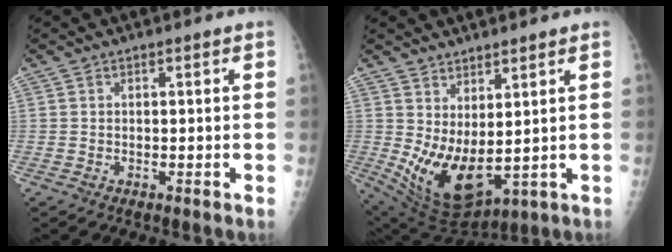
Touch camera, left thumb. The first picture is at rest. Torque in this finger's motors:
{"motor_torque": [-0.28, 1.11, 0.92, -0.25, 0.25]}